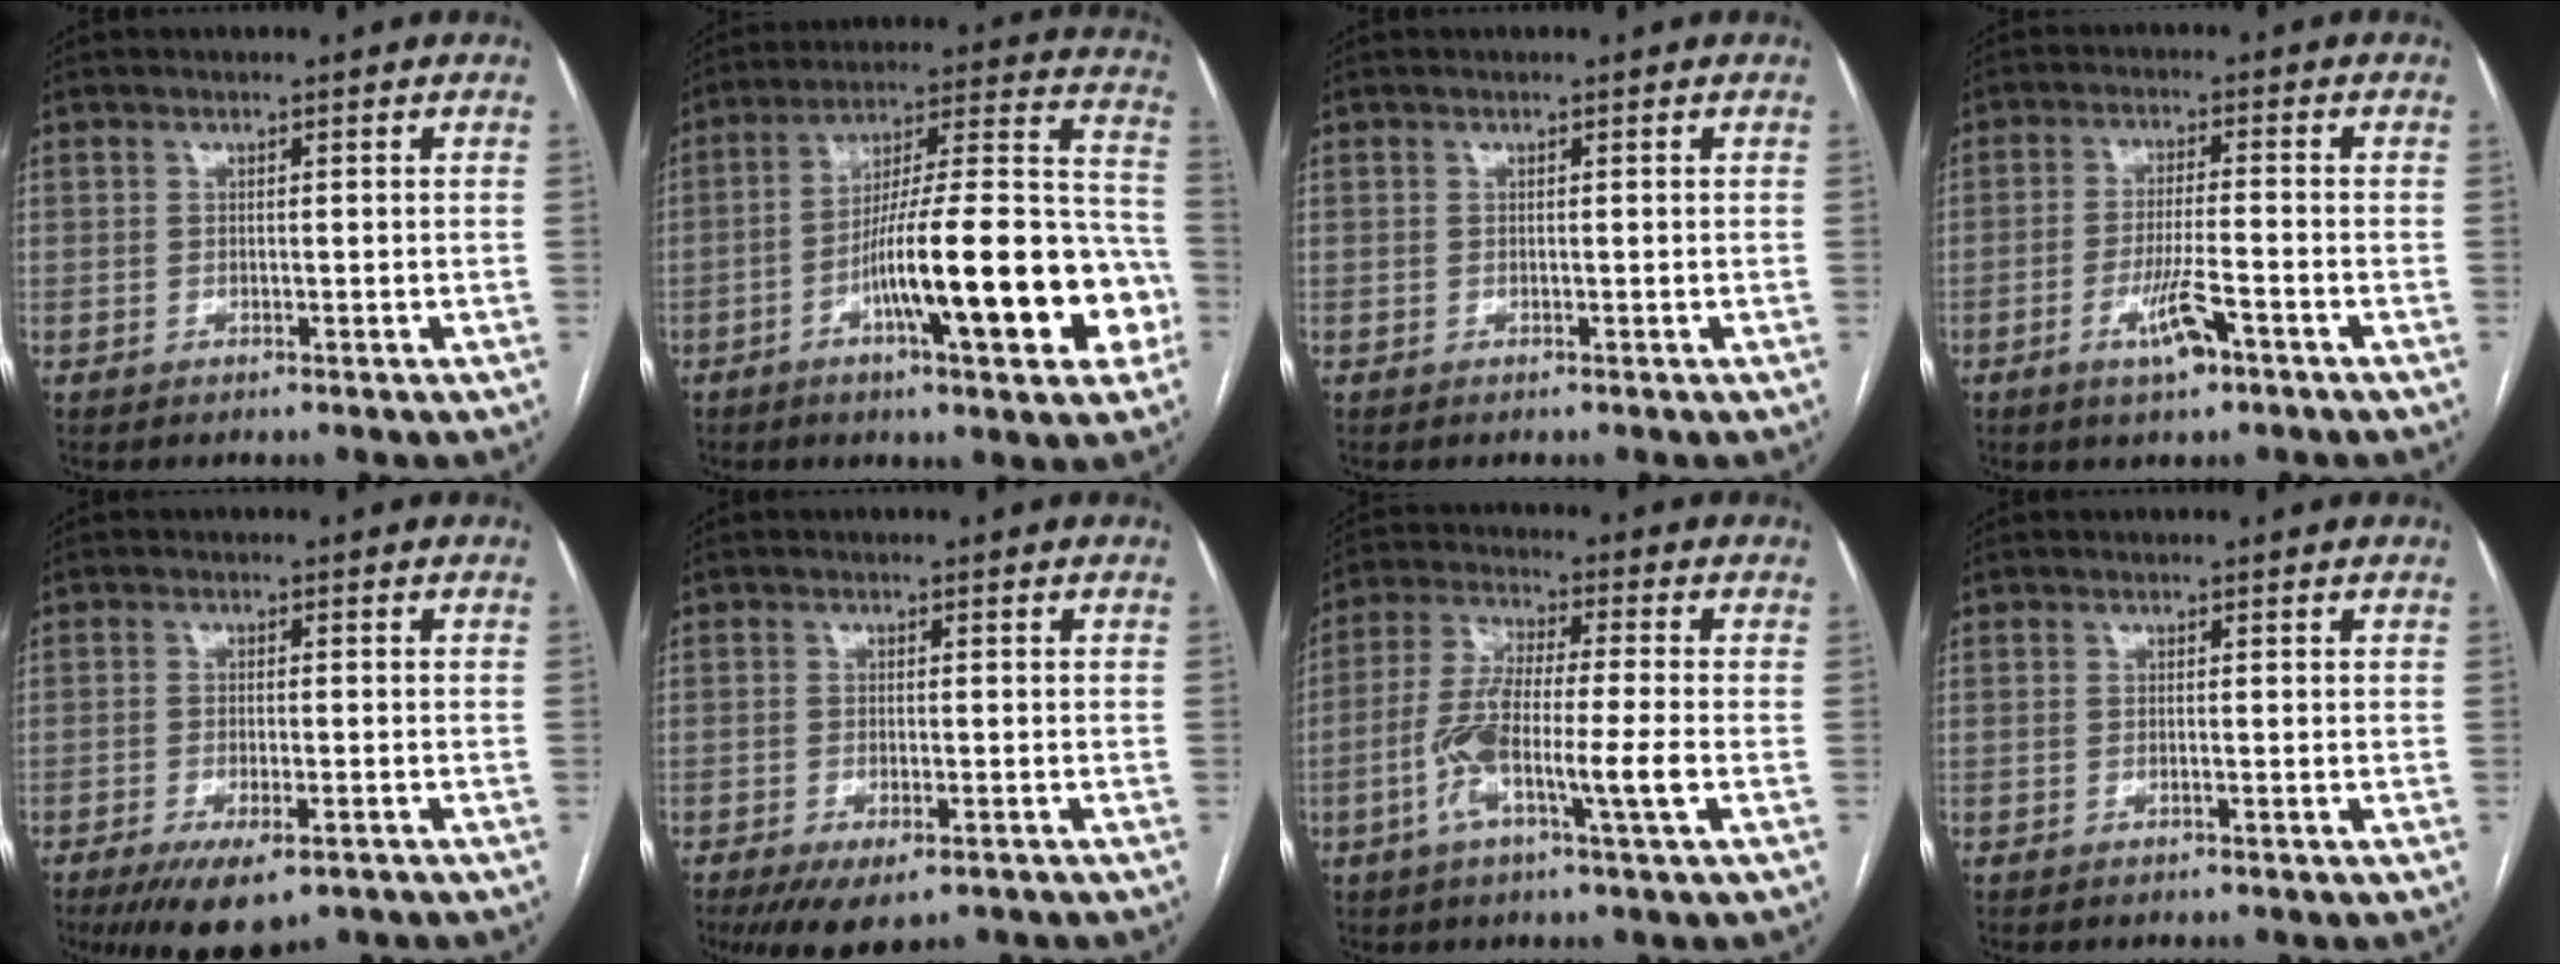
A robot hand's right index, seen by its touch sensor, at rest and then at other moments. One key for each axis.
{"total": 22.1, "fx": -7.6, "fy": 3.4, "fz": 20.5, "tx": -0.270, "ty": 0.020, "tz": -0.110}
{"total": 0.0}
{"total": 6.1, "fx": -3.2, "fy": 0.9, "fz": 5.2, "tx": -0.099, "ty": -0.006, "tz": -0.055}
{"total": 8.3, "fx": -5.5, "fy": 2.6, "fz": 5.7, "tx": -0.090, "ty": -0.015, "tz": -0.081}
{"total": 6.8, "fx": -4.7, "fy": 2.3, "fz": 4.4, "tx": -0.066, "ty": -0.013, "tz": -0.068}
{"total": 10.8, "fx": -3.2, "fy": 0.5, "fz": 10.3, "tx": -0.208, "ty": 0.001, "tz": -0.067}
{"total": 0.0}